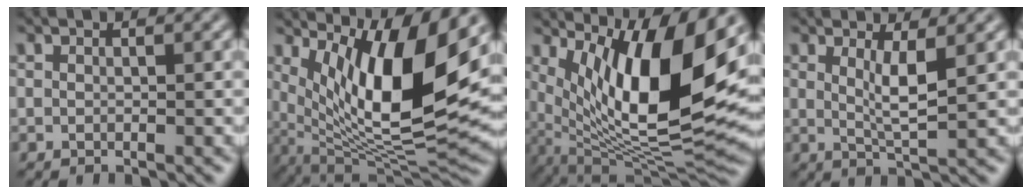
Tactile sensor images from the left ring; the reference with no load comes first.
{"total": 12.3, "force": [4.6, 3.6, 10.9], "torque": [-0.184, -0.009, 0.090]}
{"total": 13.6, "force": [5.0, 4.3, 12.0], "torque": [-0.196, -0.008, 0.091]}
{"total": 3.0, "force": [0.9, 0.6, 2.8], "torque": [-0.049, -0.009, 0.017]}